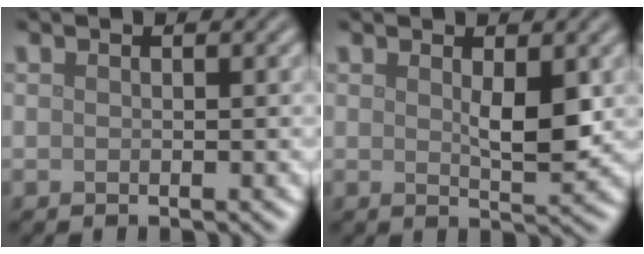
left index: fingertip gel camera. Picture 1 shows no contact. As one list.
[{"total": 2.7, "force": [0.7, 0.9, 2.5], "torque": [-0.043, -0.006, 0.014]}]